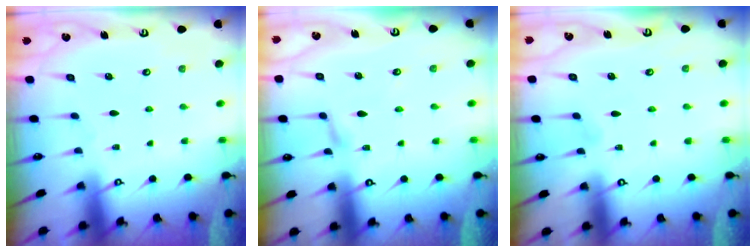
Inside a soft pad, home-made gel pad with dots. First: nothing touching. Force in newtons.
{"total": 1.4, "press": 1.4, "slide": 0.2}
{"total": 0.9, "press": 0.9, "slide": 0.1}